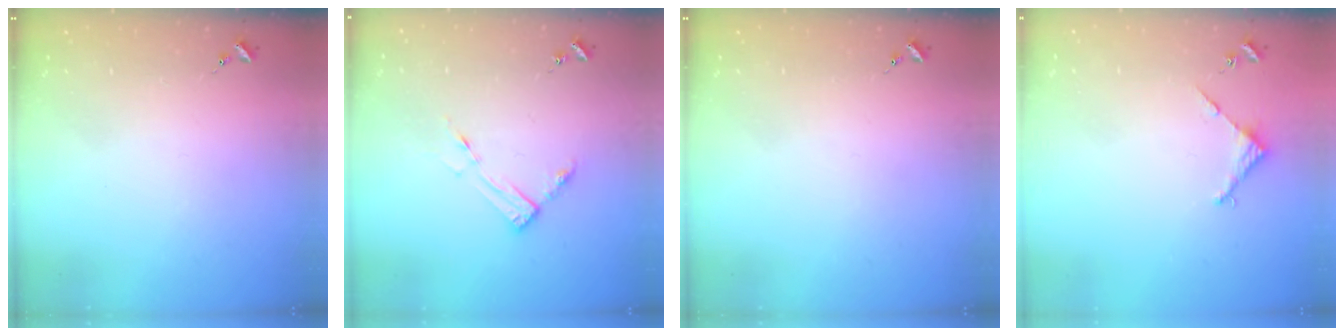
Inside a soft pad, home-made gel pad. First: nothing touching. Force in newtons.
{"total": 7.4, "press": 7.4, "slide": 0.6}
{"total": 0.0}
{"total": 2.9, "press": 2.8, "slide": 0.2}